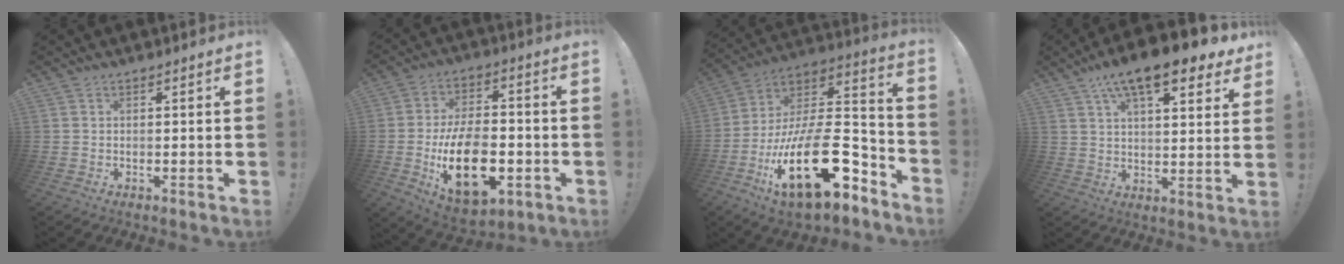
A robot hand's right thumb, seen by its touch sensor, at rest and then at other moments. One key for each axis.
{"total": 21.8, "fx": -6.1, "fy": 12.7, "fz": 16.6, "tx": -0.275, "ty": 0.022, "tz": -0.091}
{"total": 29.0, "fx": -10.9, "fy": 12.5, "fz": 23.8, "tx": -0.403, "ty": 0.042, "tz": -0.167}
{"total": 15.0, "fx": 9.3, "fy": 4.9, "fz": 10.7, "tx": -0.172, "ty": -0.051, "tz": 0.155}